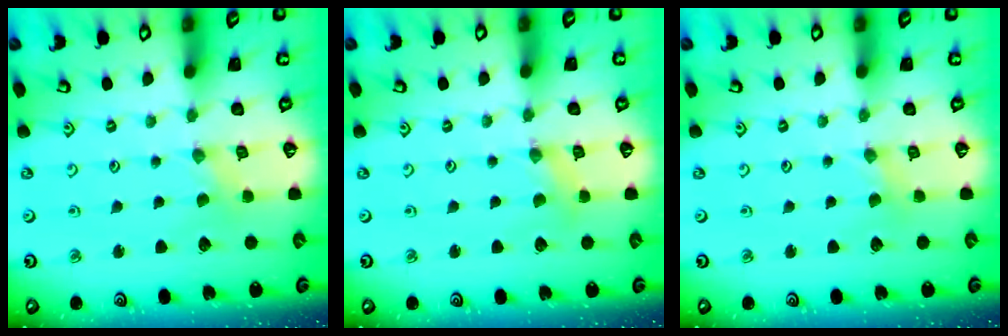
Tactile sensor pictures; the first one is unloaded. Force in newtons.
{"total": 1.3, "press": 1.3, "slide": 0.3}
{"total": 2.4, "press": 2.3, "slide": 0.5}